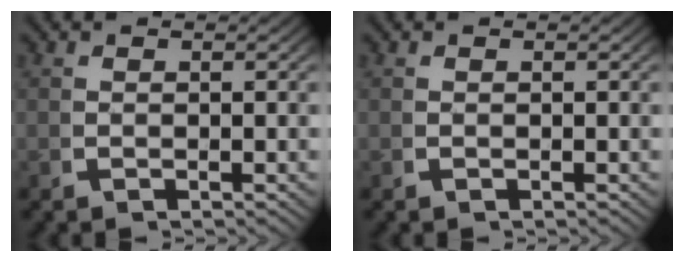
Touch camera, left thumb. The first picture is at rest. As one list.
[{"total": 0.0}]